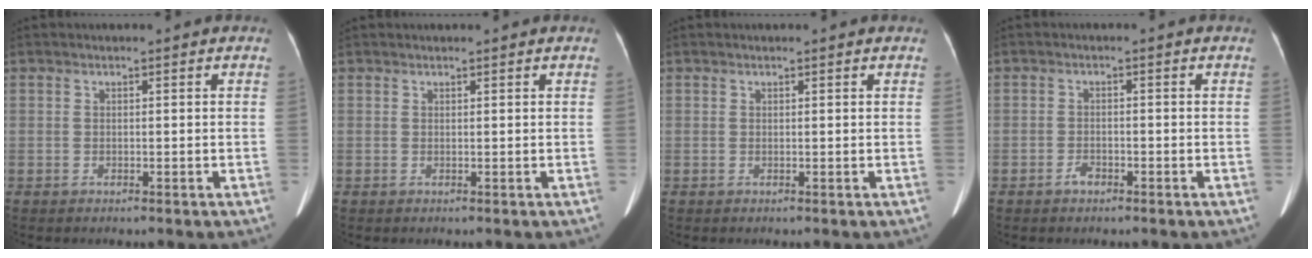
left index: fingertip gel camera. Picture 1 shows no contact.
{"total": 0.7, "force": [0.6, 0.2, 0.0], "torque": [-0.006, 0.017, 0.013]}
{"total": 0.6, "force": [0.6, 0.1, 0.1], "torque": [-0.007, 0.009, 0.007]}
{"total": 1.5, "force": [-1.1, 0.8, 0.6], "torque": [-0.012, 0.002, -0.018]}